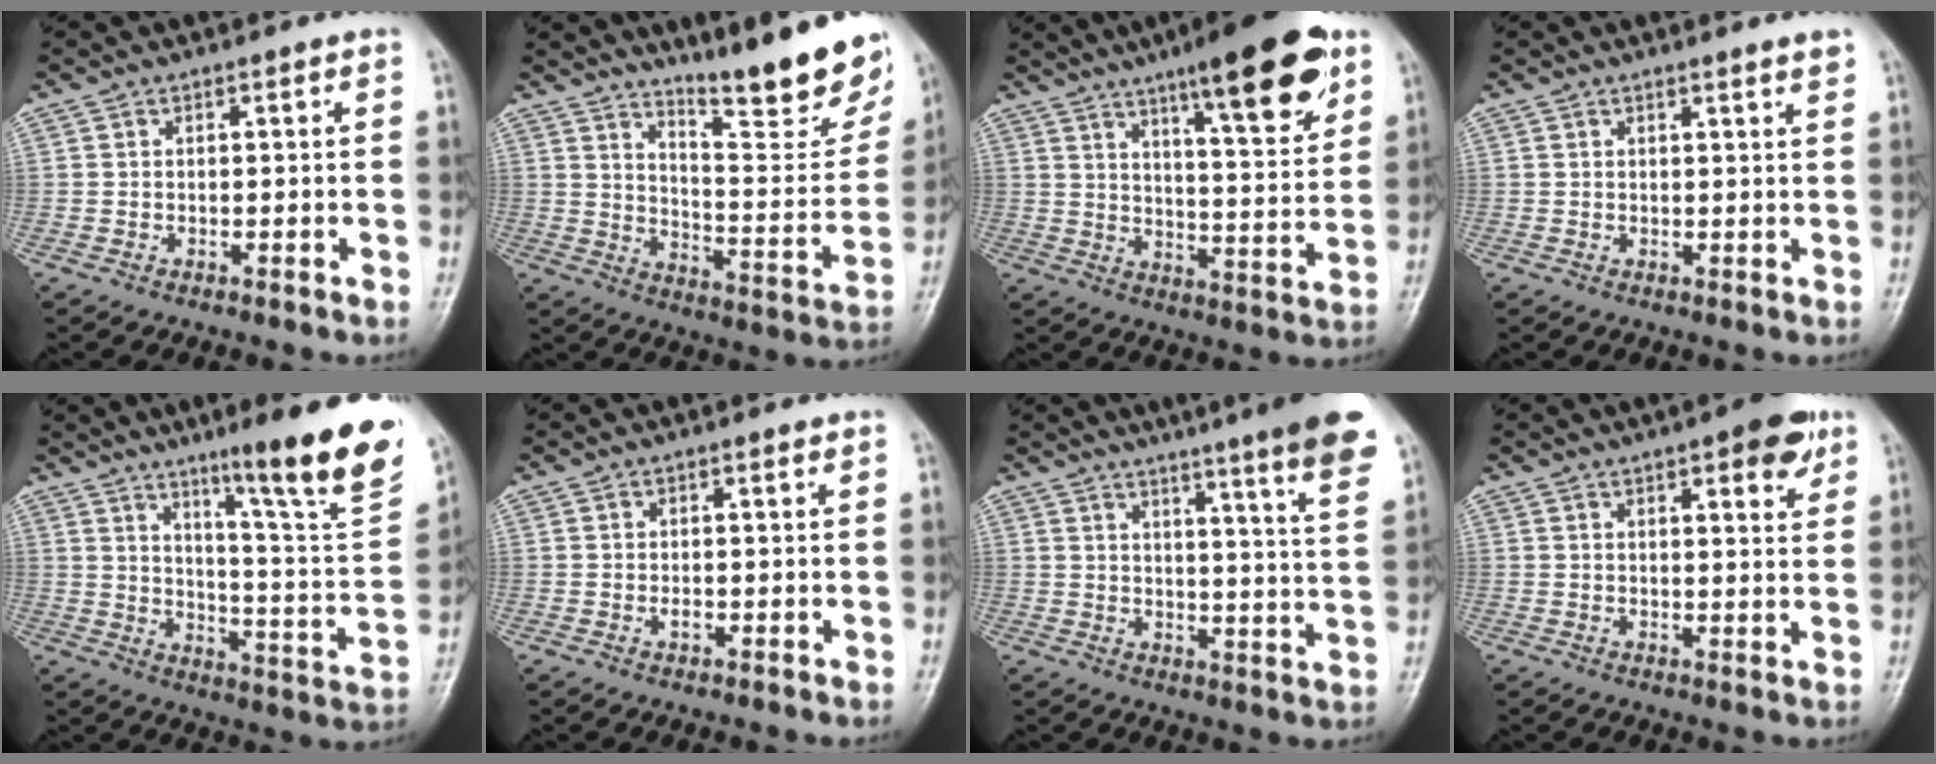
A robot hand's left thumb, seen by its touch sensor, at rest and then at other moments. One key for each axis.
{"total": 19.0, "fx": 14.9, "fy": 2.8, "fz": 11.6, "tx": -0.137, "ty": -0.116, "tz": 0.219}
{"total": 18.2, "fx": 10.8, "fy": 4.0, "fz": 14.0, "tx": -0.176, "ty": -0.050, "tz": 0.161}
{"total": 1.8, "fx": 1.4, "fy": -0.2, "fz": 1.1, "tx": -0.010, "ty": -0.009, "tz": 0.020}
{"total": 21.7, "fx": 13.5, "fy": 2.0, "fz": 16.8, "tx": -0.206, "ty": -0.075, "tz": 0.201}
{"total": 1.0, "fx": -0.1, "fy": 0.6, "fz": 0.8, "tx": -0.010, "ty": -0.001, "tz": -0.001}
{"total": 19.2, "fx": 14.0, "fy": 1.3, "fz": 13.0, "tx": -0.155, "ty": -0.070, "tz": 0.168}
{"total": 7.5, "fx": 4.1, "fy": 2.5, "fz": 5.7, "tx": -0.055, "ty": -0.015, "tz": 0.047}